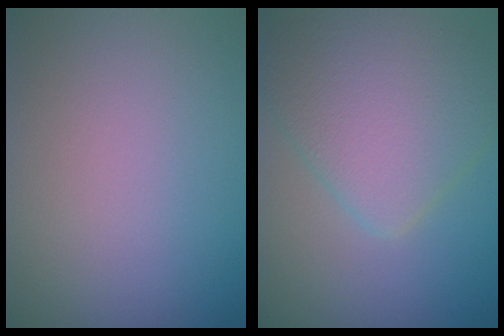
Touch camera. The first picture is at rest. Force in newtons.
{"total": 6.2, "press": 6.2, "slide": 0.2}